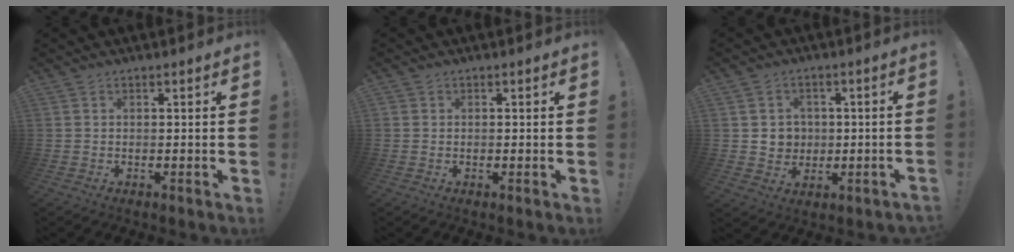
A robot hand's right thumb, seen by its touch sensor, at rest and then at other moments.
{"total": 0.8, "force": [0.0, 0.8, -0.1], "torque": [-0.004, 0.003, 0.002]}
{"total": 5.8, "force": [0.5, 5.7, 0.9], "torque": [-0.011, -0.007, 0.017]}